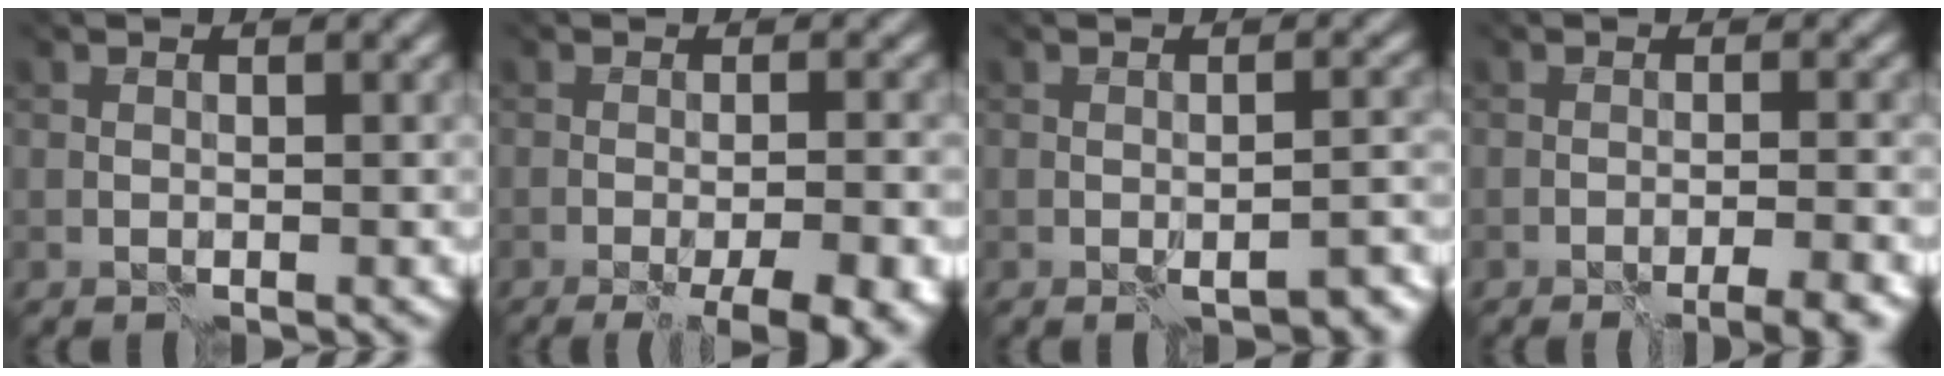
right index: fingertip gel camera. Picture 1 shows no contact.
{"total": 8.9, "force": [-4.2, 2.9, 7.3], "torque": [-0.055, 0.012, -0.041]}
{"total": 2.6, "force": [-2.3, -0.1, 1.1], "torque": [-0.008, 0.002, -0.018]}
{"total": 4.2, "force": [-3.2, 0.5, 2.7], "torque": [-0.015, 0.015, -0.038]}